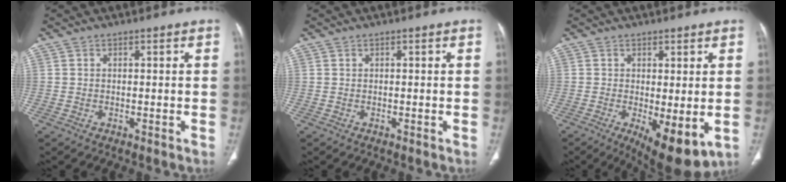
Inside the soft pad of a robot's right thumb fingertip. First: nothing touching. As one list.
[{"total": 0.0}, {"total": 9.5, "force": [-2.0, 3.6, 8.6], "torque": [-0.127, -0.024, -0.021]}]